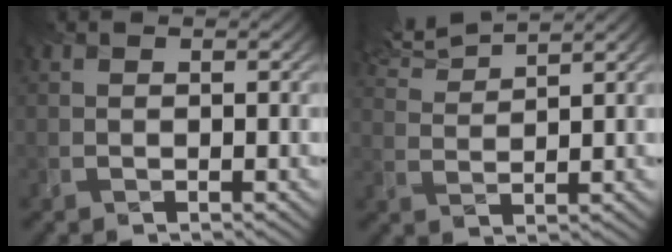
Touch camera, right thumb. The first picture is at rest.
{"total": 5.4, "force": [4.8, 0.6, 2.6], "torque": [-0.061, 0.018, 0.091]}